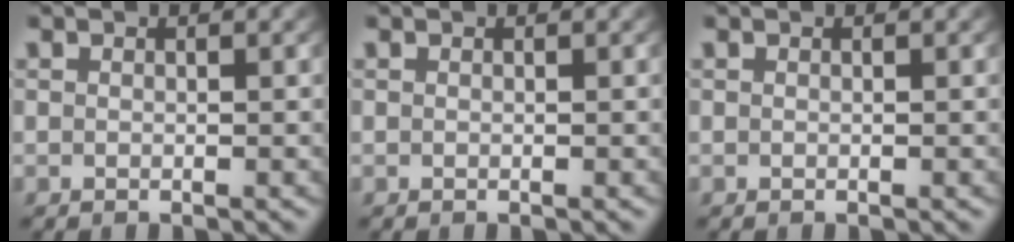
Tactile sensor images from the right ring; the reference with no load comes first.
{"total": 0.0}
{"total": 0.0}